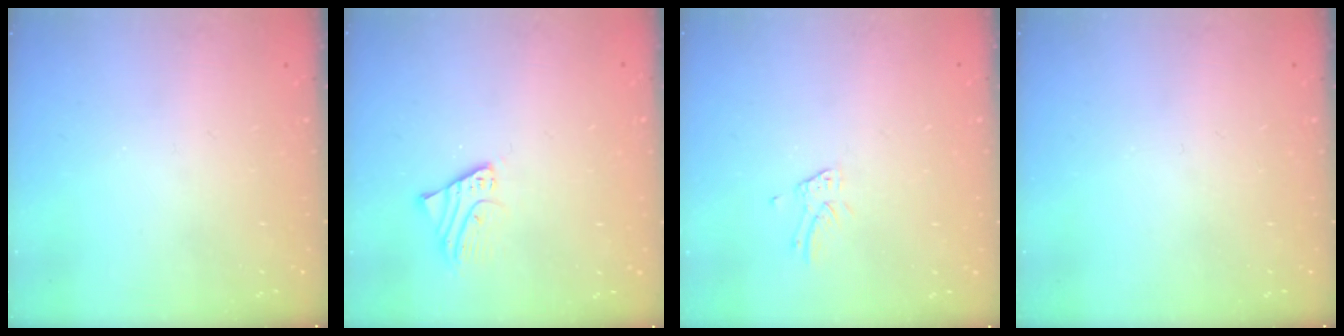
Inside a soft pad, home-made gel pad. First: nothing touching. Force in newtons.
{"total": 2.6, "press": 2.6, "slide": 0.2}
{"total": 1.9, "press": 1.9, "slide": 0.2}
{"total": 0.0}